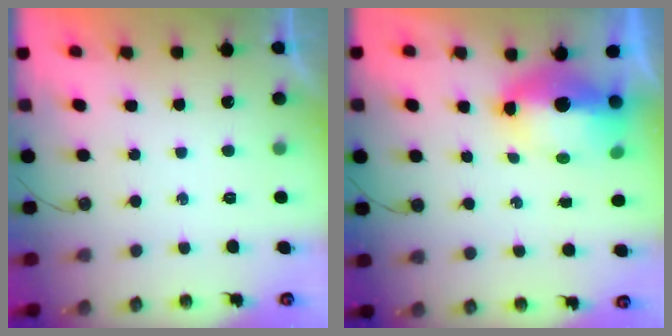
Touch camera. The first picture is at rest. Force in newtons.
{"total": 11.5, "press": 11.4, "slide": 1.2}